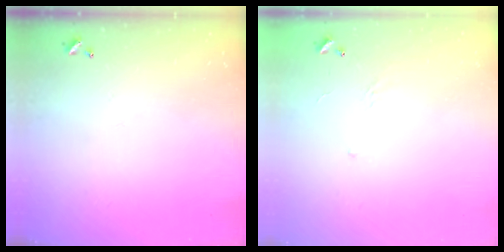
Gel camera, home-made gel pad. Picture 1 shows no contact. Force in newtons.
{"total": 5.7, "press": 5.6, "slide": 1.1}